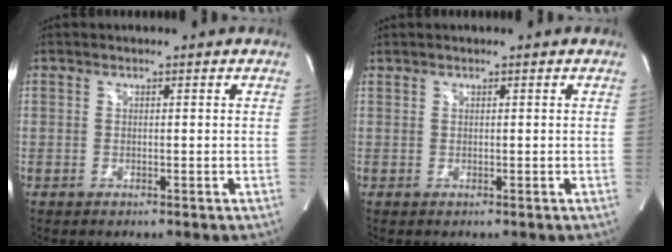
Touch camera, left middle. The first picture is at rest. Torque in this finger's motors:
{"motor_torque": [0.05, -0.56, 0.17, 0.00]}